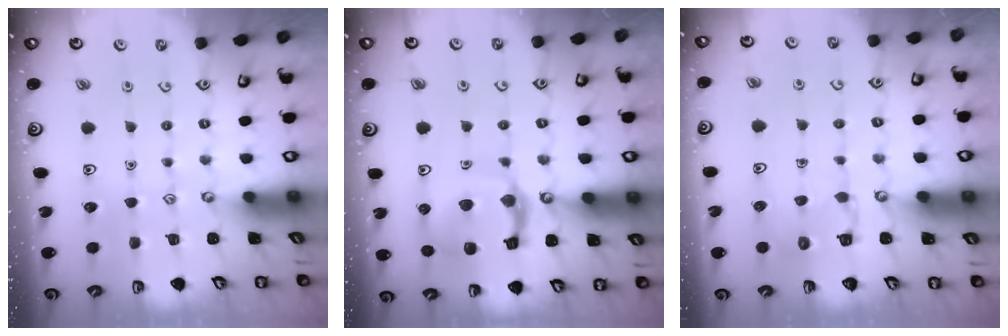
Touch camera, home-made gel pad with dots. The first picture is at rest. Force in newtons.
{"total": 14.1, "press": 14.1, "slide": 1.5}
{"total": 4.8, "press": 4.8, "slide": 0.4}